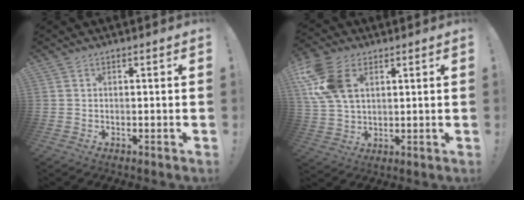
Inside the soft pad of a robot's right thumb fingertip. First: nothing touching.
{"total": 14.5, "force": [5.3, 9.5, 9.6], "torque": [-0.201, 0.000, 0.105]}